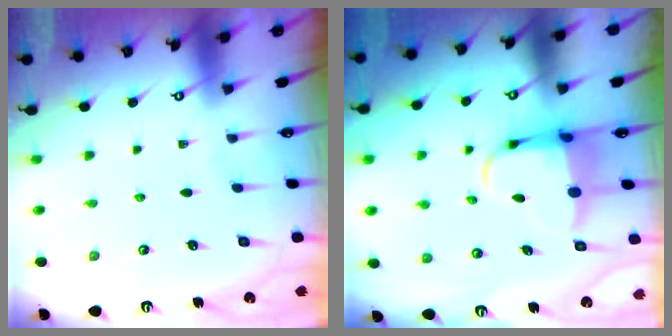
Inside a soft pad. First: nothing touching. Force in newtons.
{"total": 6.9, "press": 6.6, "slide": 1.8}